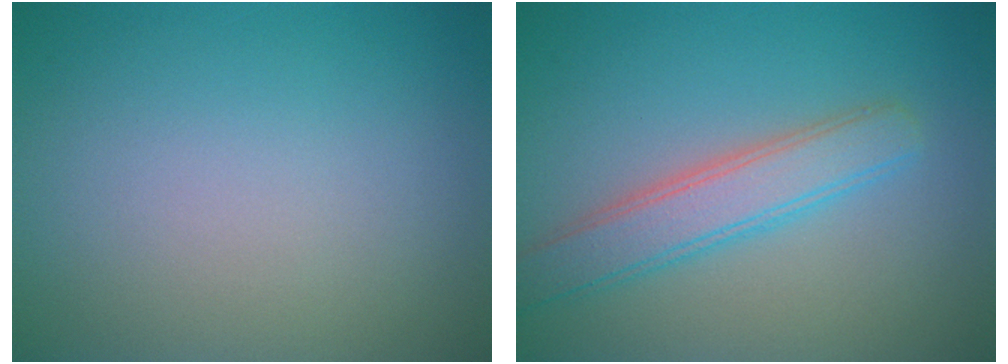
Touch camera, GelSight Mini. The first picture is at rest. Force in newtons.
{"total": 3.9, "press": 3.9, "slide": 0.2}